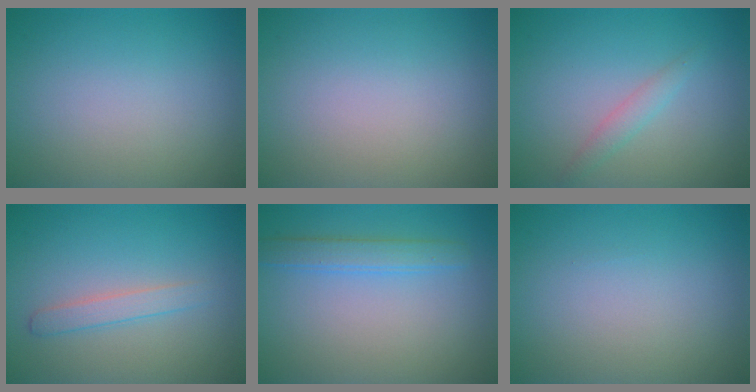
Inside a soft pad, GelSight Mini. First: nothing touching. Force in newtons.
{"total": 0.0}
{"total": 1.4, "press": 1.4, "slide": 0.1}
{"total": 1.8, "press": 1.8, "slide": 0.1}
{"total": 2.3, "press": 2.3, "slide": 0.2}
{"total": 0.0}